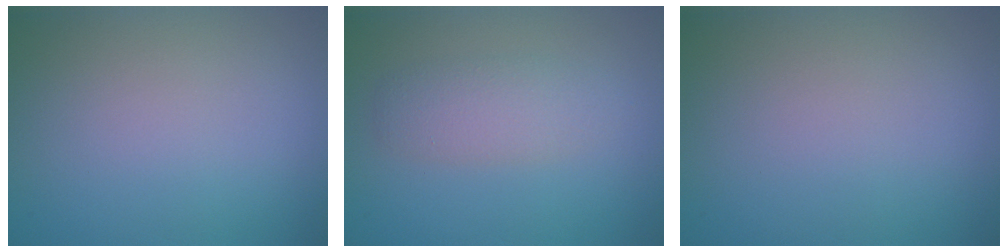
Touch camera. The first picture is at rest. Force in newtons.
{"total": 2.7, "press": 2.7, "slide": 0.1}
{"total": 0.0}